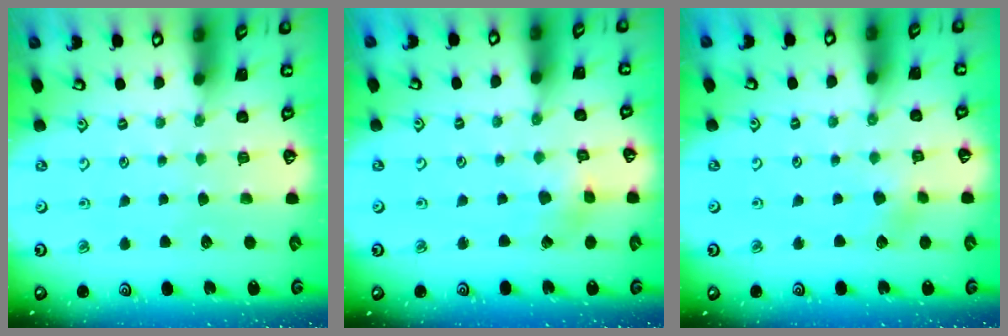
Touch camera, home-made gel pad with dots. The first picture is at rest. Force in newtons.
{"total": 2.1, "press": 2.1, "slide": 0.3}
{"total": 2.5, "press": 2.5, "slide": 0.3}